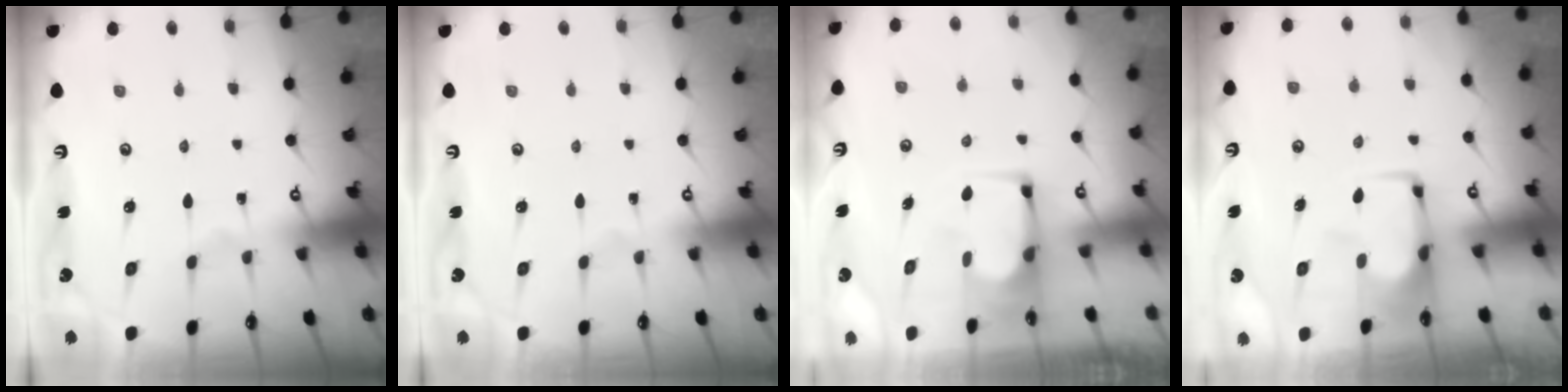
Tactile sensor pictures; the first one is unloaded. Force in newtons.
{"total": 0.0}
{"total": 3.0, "press": 3.0, "slide": 0.2}
{"total": 1.0, "press": 0.8, "slide": 0.6}